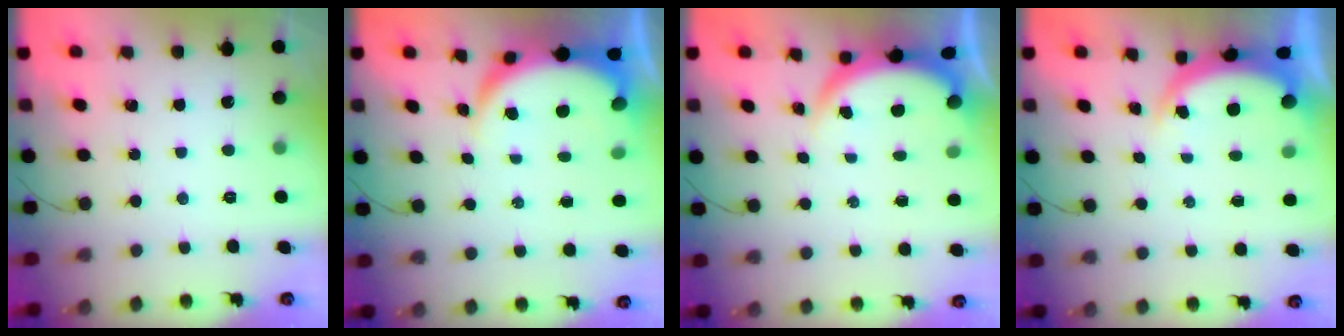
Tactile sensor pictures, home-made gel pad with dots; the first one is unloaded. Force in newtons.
{"total": 6.7, "press": 6.5, "slide": 1.7}
{"total": 3.8, "press": 3.8, "slide": 0.2}
{"total": 4.6, "press": 4.6, "slide": 0.7}